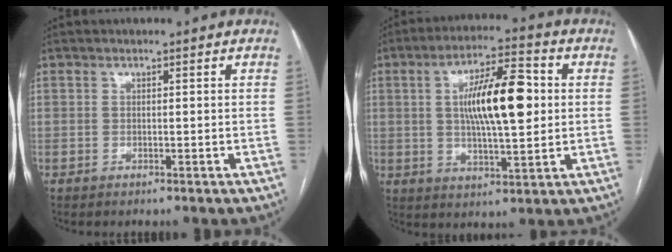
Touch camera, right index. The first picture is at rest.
{"total": 13.1, "force": [1.8, 3.2, 12.5], "torque": [-0.219, 0.016, 0.028]}